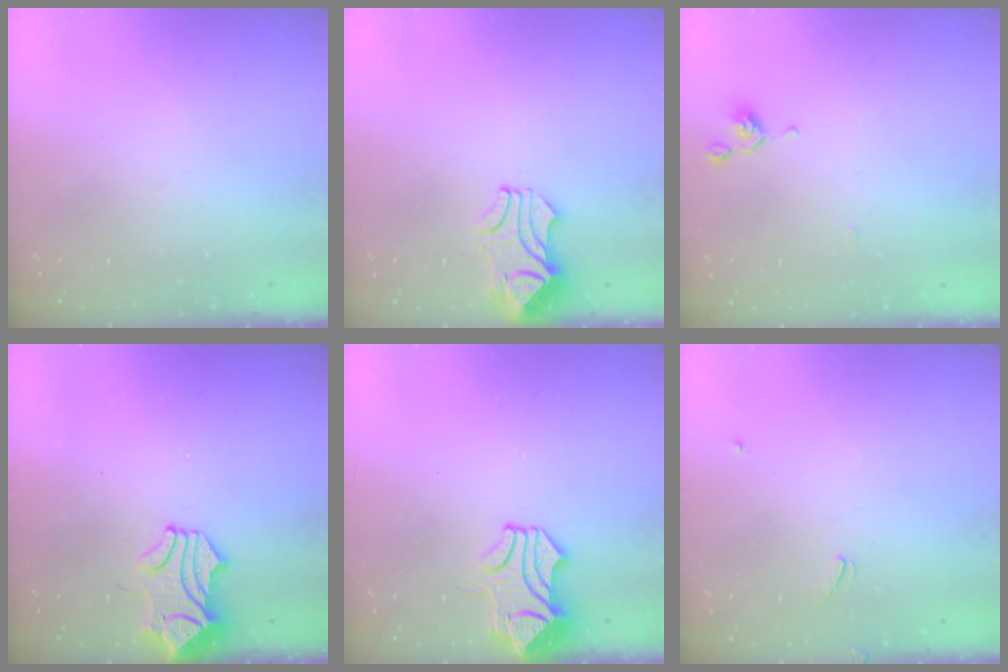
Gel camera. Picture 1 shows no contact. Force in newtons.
{"total": 2.3, "press": 2.2, "slide": 0.8}
{"total": 0.0}
{"total": 1.7, "press": 1.2, "slide": 1.1}
{"total": 1.5, "press": 1.4, "slide": 0.5}
{"total": 2.1, "press": 2.0, "slide": 0.4}